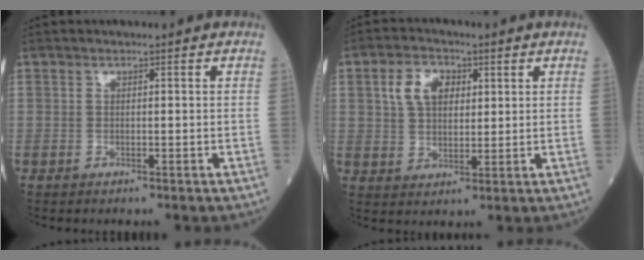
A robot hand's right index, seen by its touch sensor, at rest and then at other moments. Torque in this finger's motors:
{"motor_torque": [0.13, 0.08, 0.12, 0.08]}